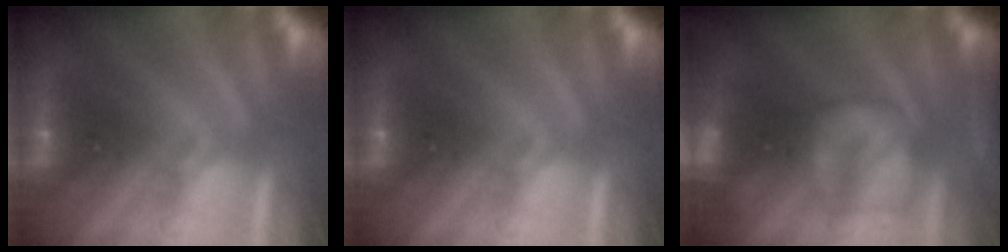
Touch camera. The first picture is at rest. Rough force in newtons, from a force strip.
{"total": 0.0}
{"total": 7.4}